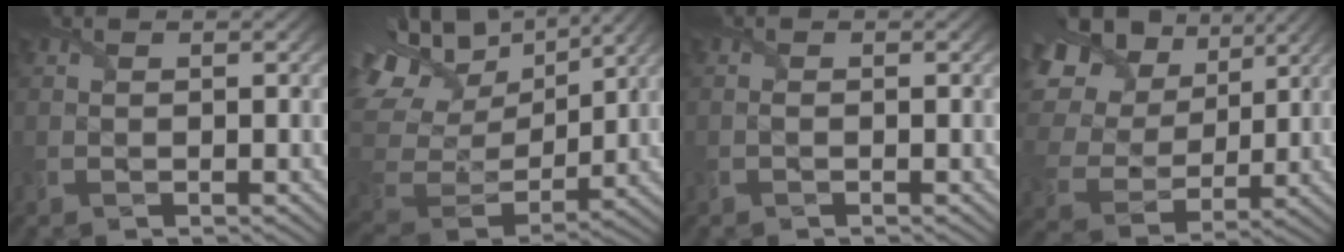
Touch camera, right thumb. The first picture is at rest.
{"total": 15.9, "force": [8.2, 9.5, 9.8], "torque": [-0.244, 0.023, 0.143]}
{"total": 0.6, "force": [-0.5, 0.1, 0.3], "torque": [-0.008, -0.001, -0.014]}
{"total": 15.8, "force": [6.5, 10.8, 9.5], "torque": [-0.254, 0.037, 0.119]}